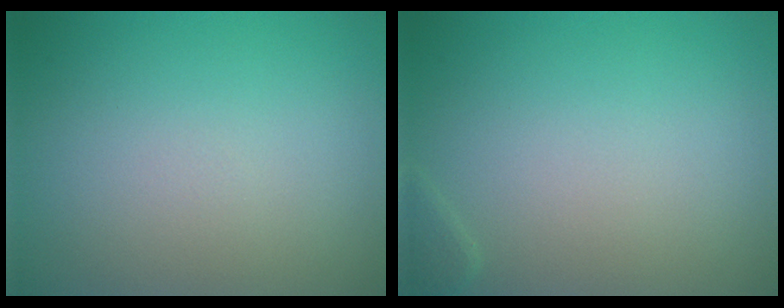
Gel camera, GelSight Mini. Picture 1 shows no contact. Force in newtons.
{"total": 0.7, "press": 0.7, "slide": 0.0}